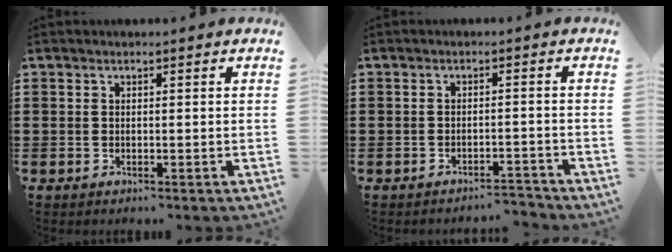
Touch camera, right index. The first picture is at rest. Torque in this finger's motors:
{"motor_torque": [0.02, 0.03, 0.00, -0.01]}